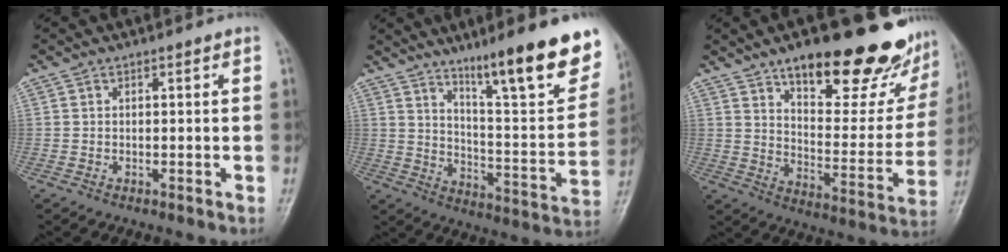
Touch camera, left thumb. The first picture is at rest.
{"total": 21.6, "force": [13.9, 3.8, 16.1], "torque": [-0.198, -0.071, 0.217]}
{"total": 26.4, "force": [17.1, 9.2, 17.8], "torque": [-0.199, -0.079, 0.248]}